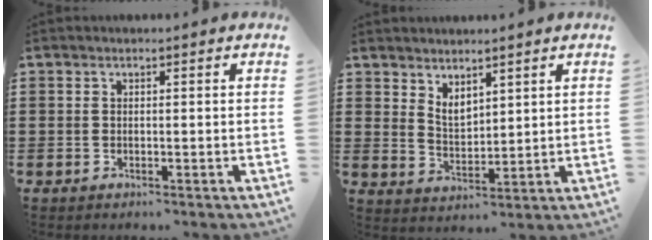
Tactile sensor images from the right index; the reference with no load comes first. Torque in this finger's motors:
{"motor_torque": [0.01, 0.01, 0.04, 0.03]}